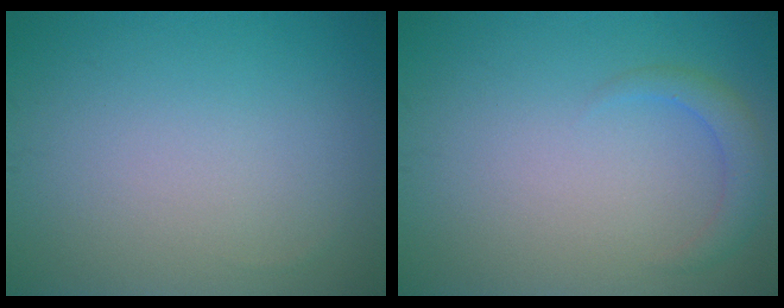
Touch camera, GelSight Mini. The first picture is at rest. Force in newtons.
{"total": 1.9, "press": 1.9, "slide": 0.1}